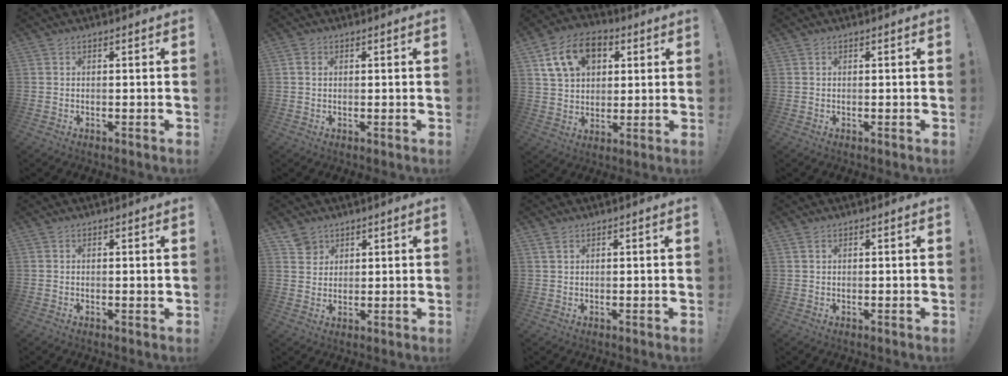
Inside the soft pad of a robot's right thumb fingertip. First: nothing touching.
{"total": 1.8, "force": [0.6, 1.4, 1.0], "torque": [-0.016, 0.003, 0.012]}
{"total": 15.1, "force": [6.3, 10.8, 8.5], "torque": [-0.131, -0.014, 0.124]}
{"total": 0.0}
{"total": 1.0, "force": [0.2, 0.2, 1.0], "torque": [-0.012, -0.001, 0.002]}
{"total": 4.7, "force": [3.3, 3.3, 0.5], "torque": [0.007, -0.020, 0.061]}
{"total": 1.9, "force": [1.2, 0.8, 1.2], "torque": [-0.019, -0.002, 0.022]}
{"total": 1.1, "force": [0.7, 0.6, 0.6], "torque": [-0.016, 0.003, 0.015]}